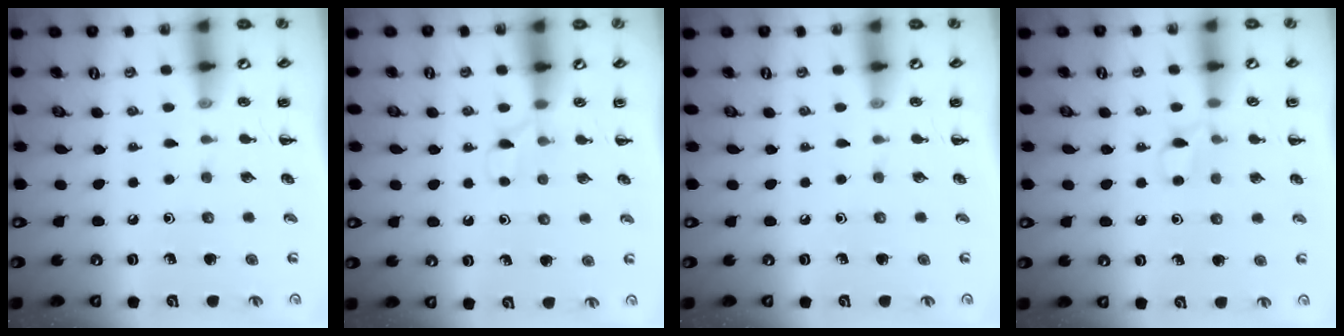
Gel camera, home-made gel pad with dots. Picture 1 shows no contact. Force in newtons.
{"total": 3.6, "press": 3.3, "slide": 1.3}
{"total": 0.0}
{"total": 4.4, "press": 4.1, "slide": 1.5}